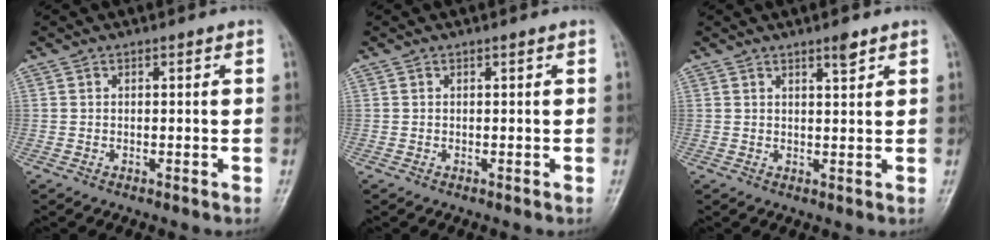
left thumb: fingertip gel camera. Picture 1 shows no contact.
{"total": 0.0}
{"total": 2.4, "force": [1.8, 0.6, 1.6], "torque": [-0.019, -0.012, 0.028]}